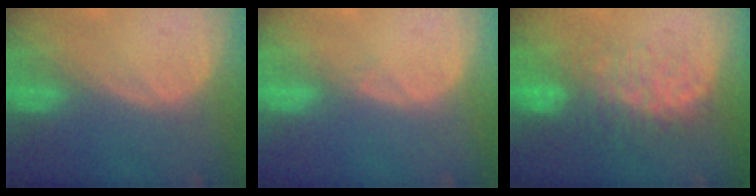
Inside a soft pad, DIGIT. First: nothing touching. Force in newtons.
{"total": 0.6, "press": 0.6, "slide": 0.2}
{"total": 8.5, "press": 7.7, "slide": 3.6}